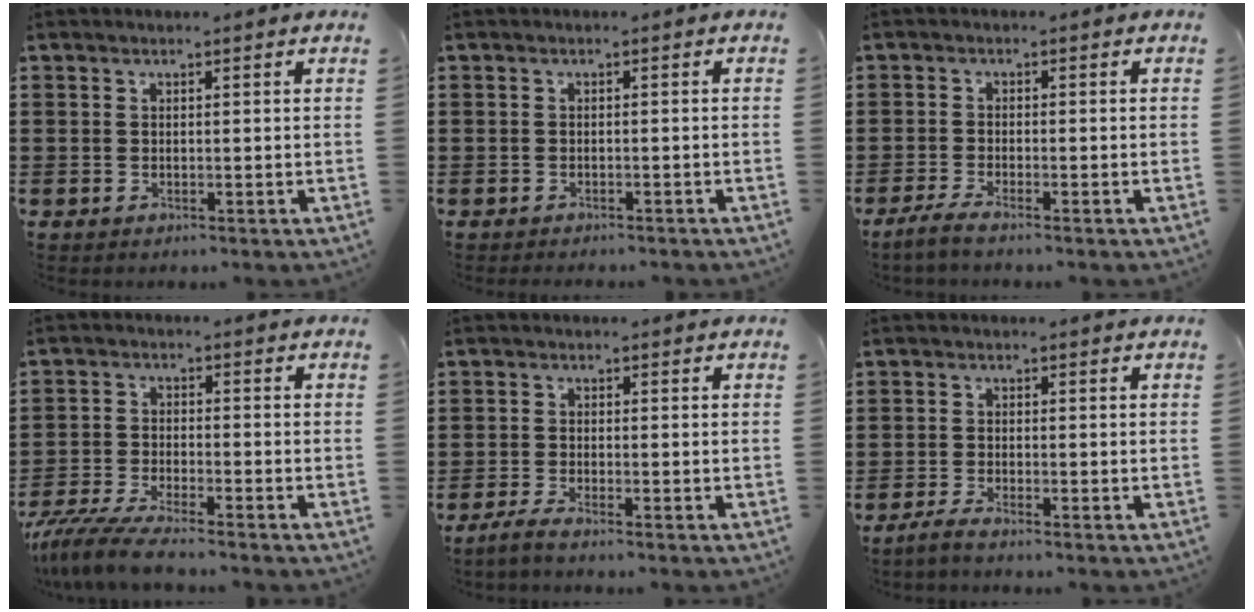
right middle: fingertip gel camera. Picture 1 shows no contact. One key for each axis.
{"total": 0.6, "fx": -0.6, "fy": 0.0, "fz": 0.0, "tx": -0.001, "ty": -0.001, "tz": -0.013}
{"total": 2.0, "fx": -1.5, "fy": 0.0, "fz": 1.4, "tx": -0.032, "ty": -0.003, "tz": -0.029}
{"total": 5.8, "fx": -5.3, "fy": 0.0, "fz": 2.4, "tx": -0.065, "ty": -0.019, "tz": -0.105}
{"total": 1.8, "fx": -1.3, "fy": 0.0, "fz": 1.1, "tx": -0.027, "ty": -0.003, "tz": -0.028}
{"total": 1.7, "fx": -1.4, "fy": 0.0, "fz": 1.0, "tx": -0.024, "ty": -0.002, "tz": -0.029}